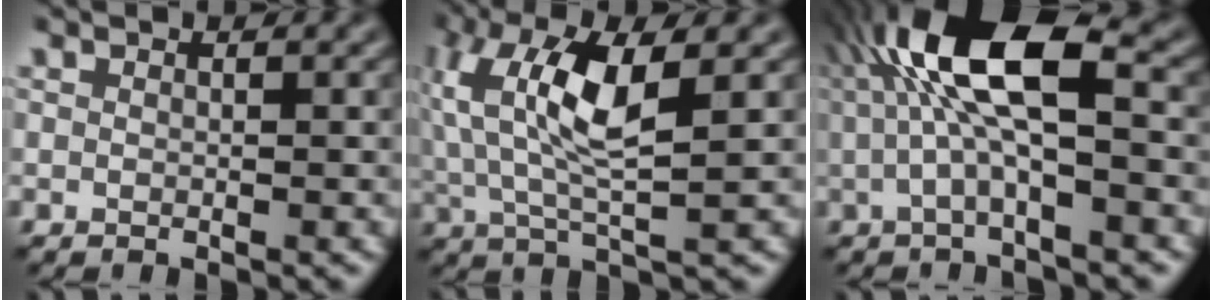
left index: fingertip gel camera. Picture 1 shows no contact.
{"total": 7.8, "force": [1.5, 2.7, 7.2], "torque": [-0.161, 0.004, 0.026]}
{"total": 9.7, "force": [1.2, 3.3, 9.0], "torque": [-0.180, 0.027, 0.011]}